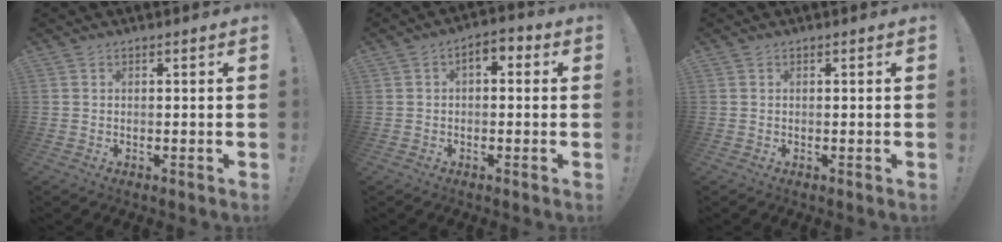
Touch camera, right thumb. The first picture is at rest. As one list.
[{"total": 3.5, "force": [-0.3, 2.3, 2.6], "torque": [-0.035, 0.008, -0.009]}, {"total": 0.0}]